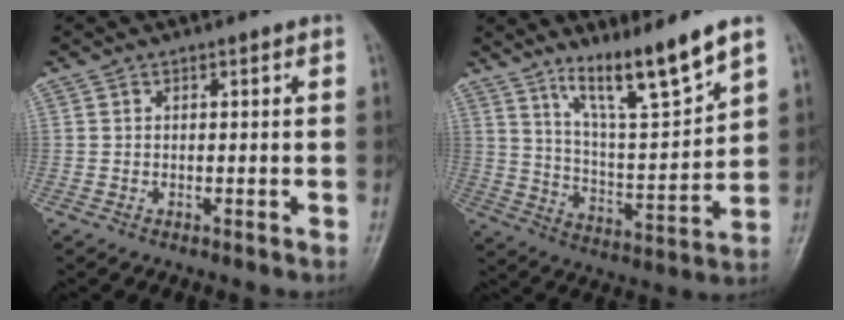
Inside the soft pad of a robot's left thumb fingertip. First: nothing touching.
{"total": 13.6, "force": [9.7, 1.6, 9.4], "torque": [-0.150, -0.065, 0.178]}